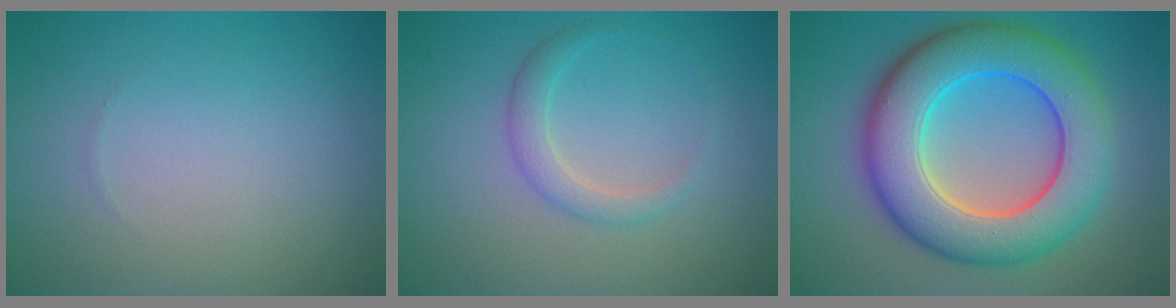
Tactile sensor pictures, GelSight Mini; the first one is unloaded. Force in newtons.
{"total": 1.9, "press": 1.9, "slide": 0.1}
{"total": 10.9, "press": 10.9, "slide": 0.1}